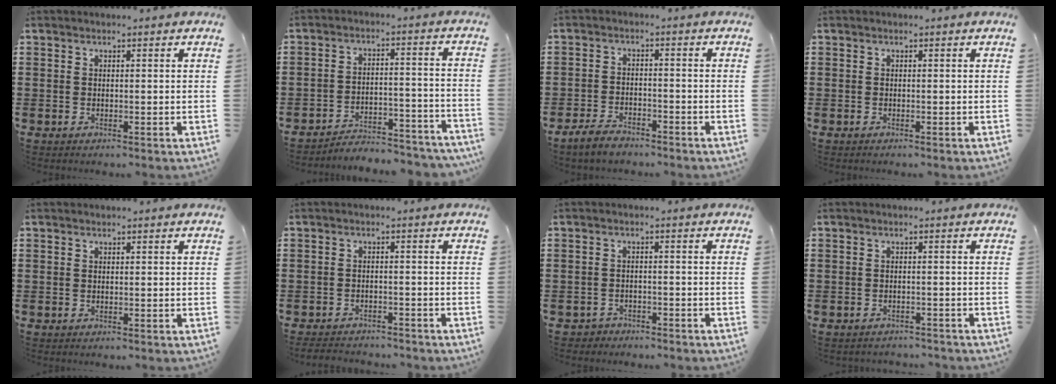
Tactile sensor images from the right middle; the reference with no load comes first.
{"total": 4.6, "force": [-4.5, 0.4, 0.8], "torque": [-0.017, 0.005, -0.096]}
{"total": 3.4, "force": [-3.0, 1.0, 1.3], "torque": [-0.030, 0.006, -0.062]}
{"total": 0.0}
{"total": 0.0}
{"total": 2.5, "force": [-2.4, 0.3, 0.1], "torque": [-0.007, -0.003, -0.052]}
{"total": 1.8, "force": [-1.7, 0.5, -0.2], "torque": [-0.003, 0.003, -0.039]}
{"total": 1.1, "force": [-1.1, 0.2, 0.0], "torque": [-0.004, 0.001, -0.025]}